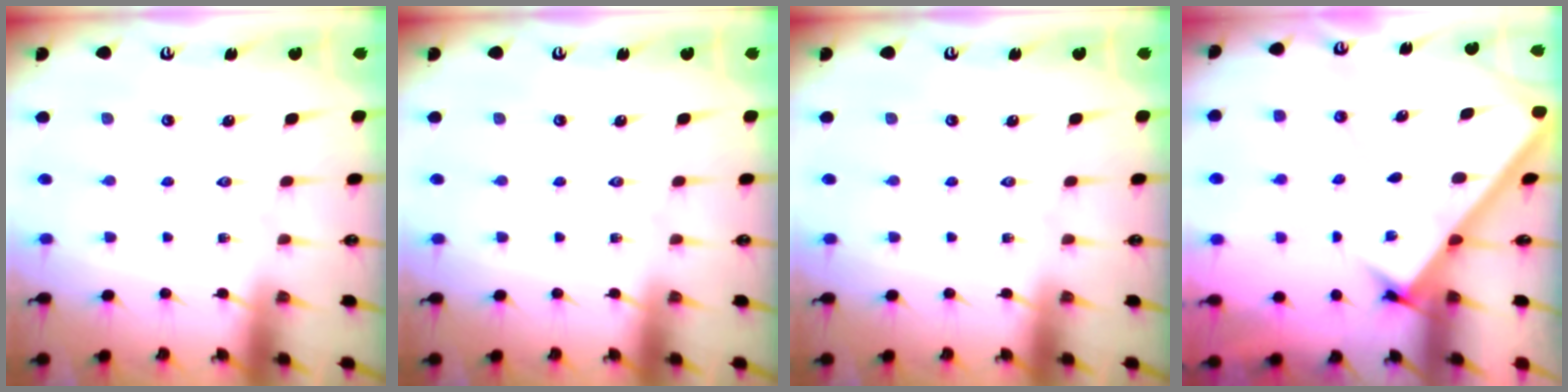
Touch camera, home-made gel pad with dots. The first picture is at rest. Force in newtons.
{"total": 0.0}
{"total": 0.0}
{"total": 2.6, "press": 2.6, "slide": 0.3}